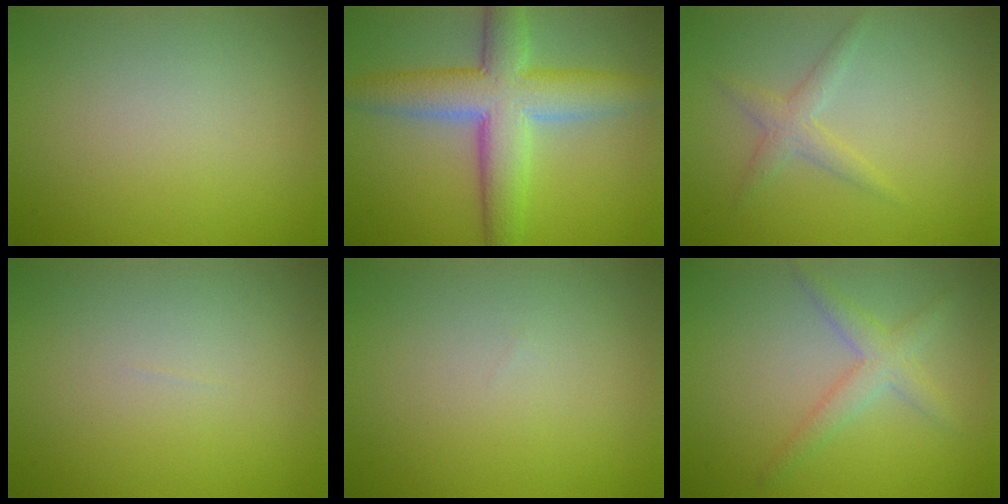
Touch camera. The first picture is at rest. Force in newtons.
{"total": 8.0, "press": 8.0, "slide": 0.7}
{"total": 1.9, "press": 1.9, "slide": 0.0}
{"total": 0.0}
{"total": 0.0}
{"total": 1.9, "press": 1.9, "slide": 0.1}